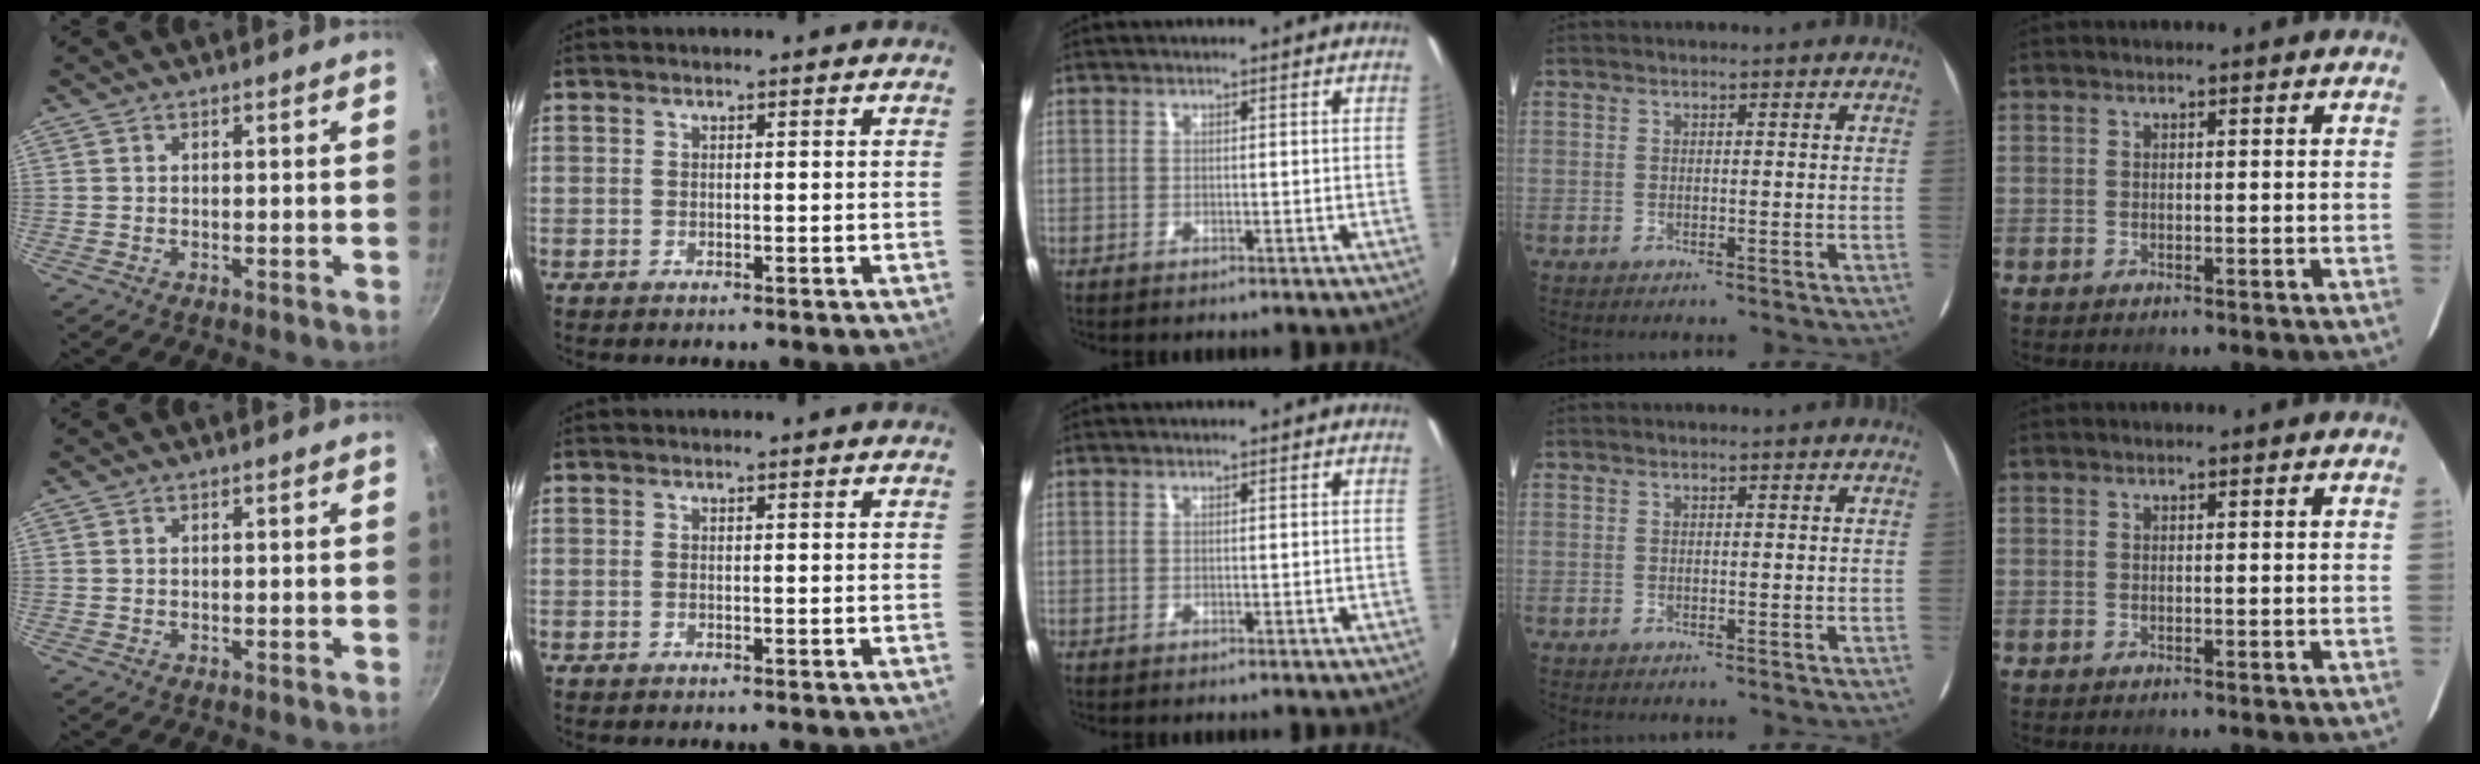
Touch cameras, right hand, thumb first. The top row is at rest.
{}